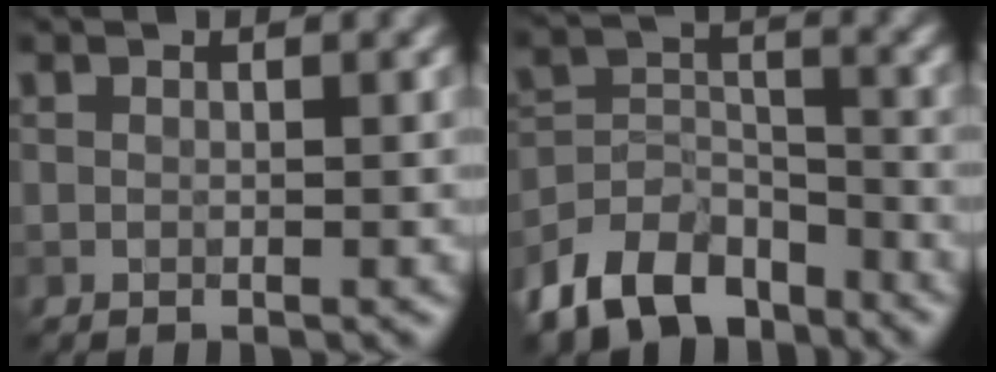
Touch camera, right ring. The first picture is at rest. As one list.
[{"total": 8.5, "force": [-6.4, 4.6, 3.2], "torque": [-0.054, -0.002, -0.128]}]